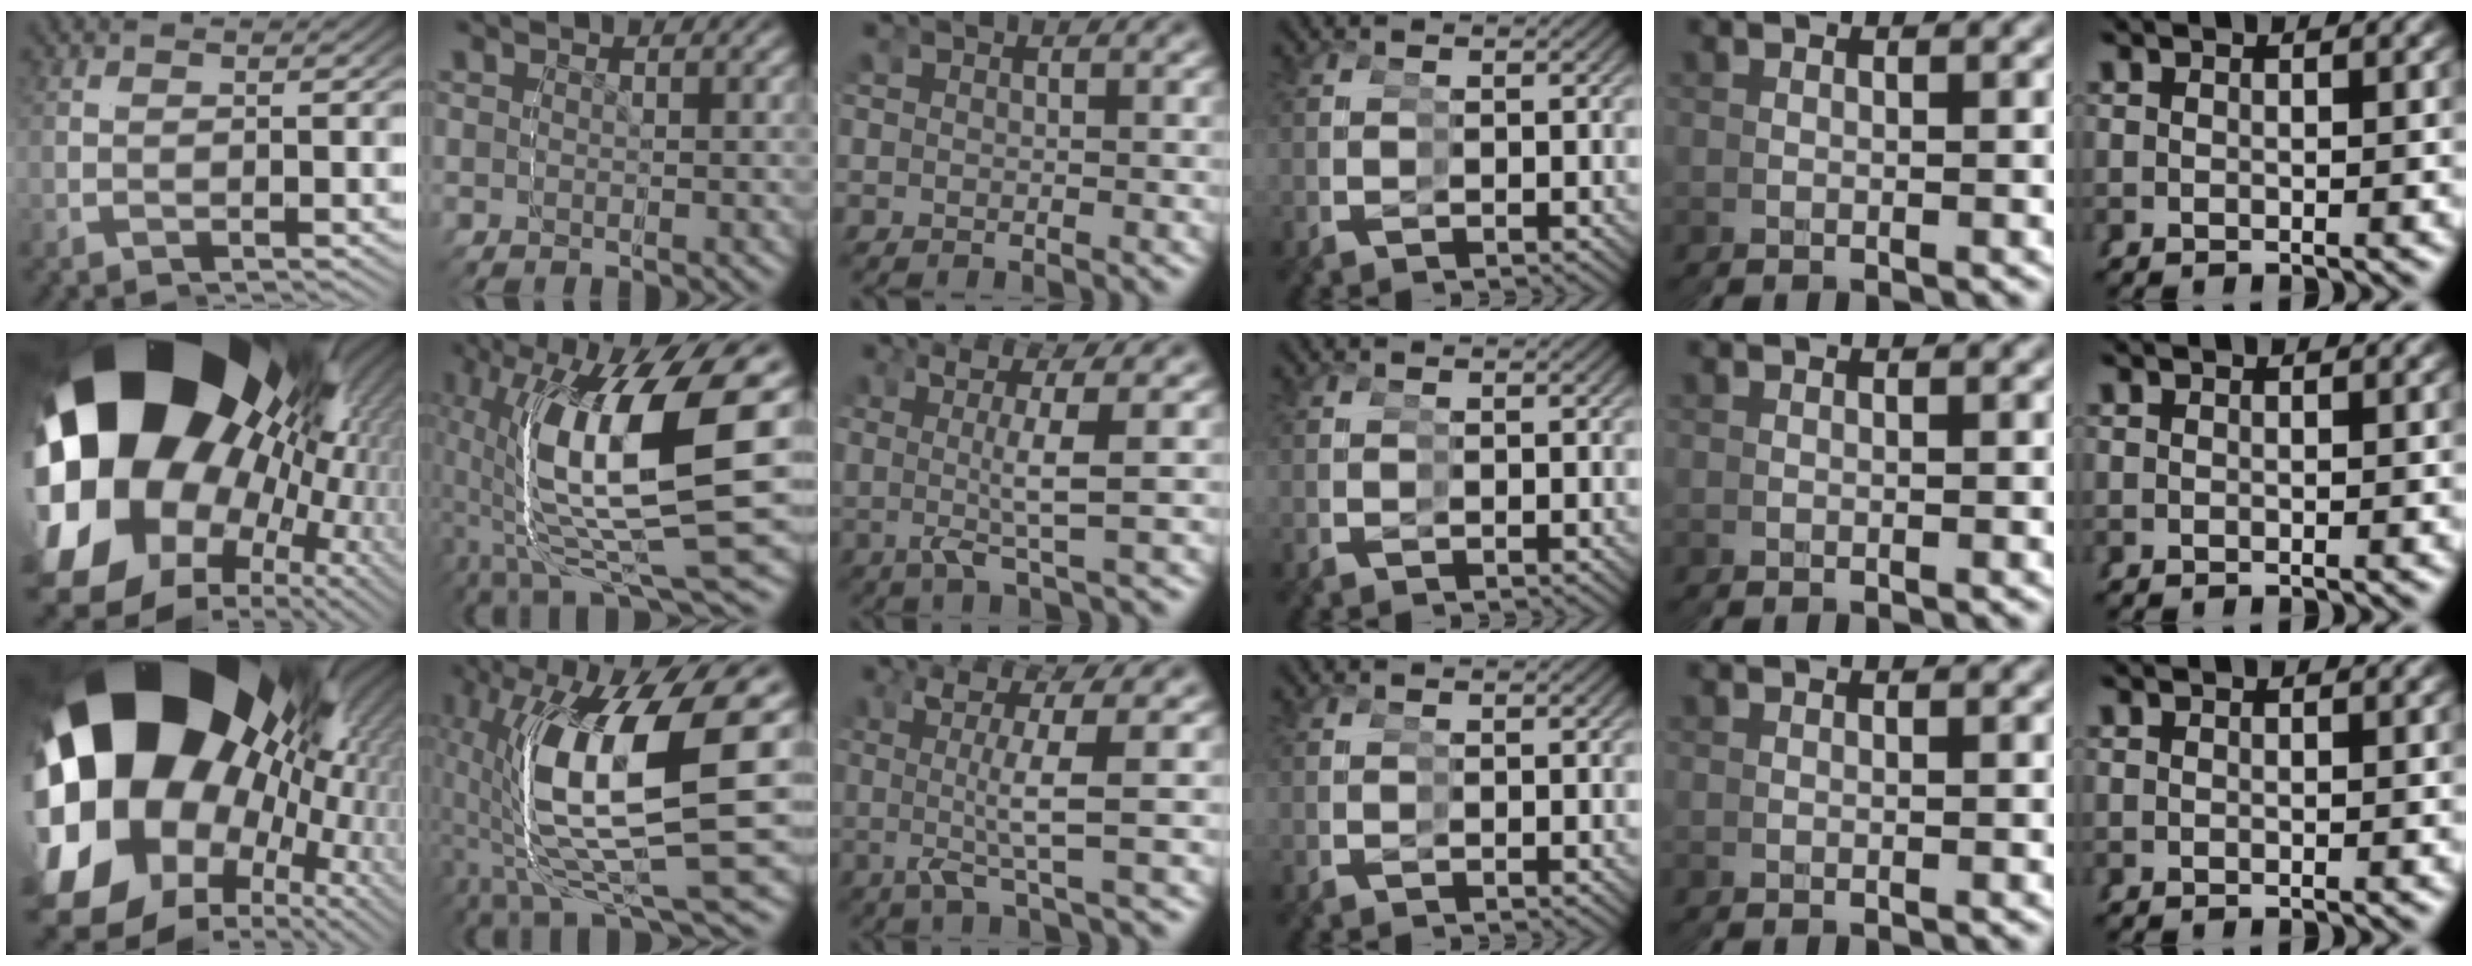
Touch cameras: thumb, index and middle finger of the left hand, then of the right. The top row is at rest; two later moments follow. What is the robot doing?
{"motion": "grasp_and_lifting", "object": "glasses"}